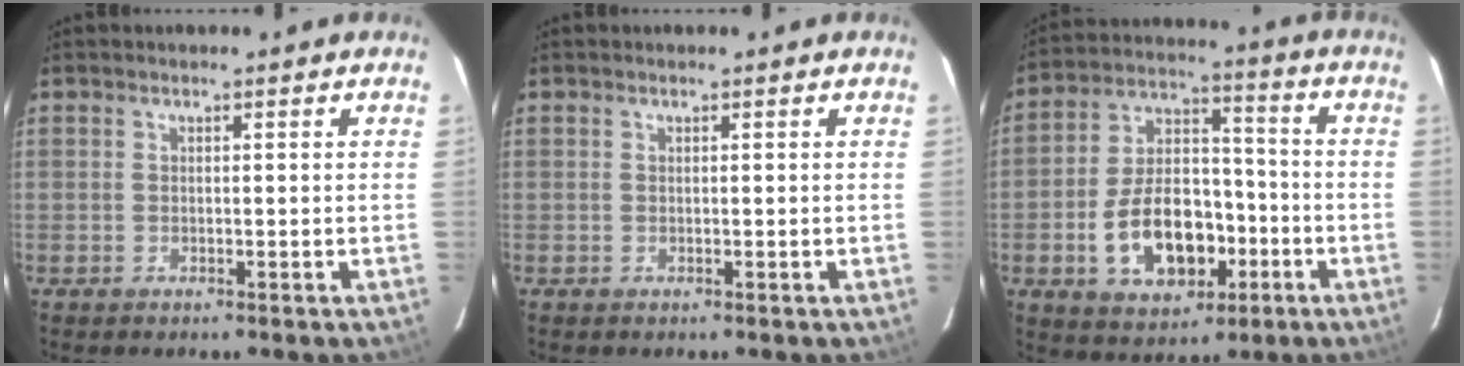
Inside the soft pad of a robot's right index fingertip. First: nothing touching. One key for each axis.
{"total": 0.0}
{"total": 16.0, "fx": -5.4, "fy": 9.7, "fz": 11.6, "tx": -0.229, "ty": 0.024, "tz": -0.072}